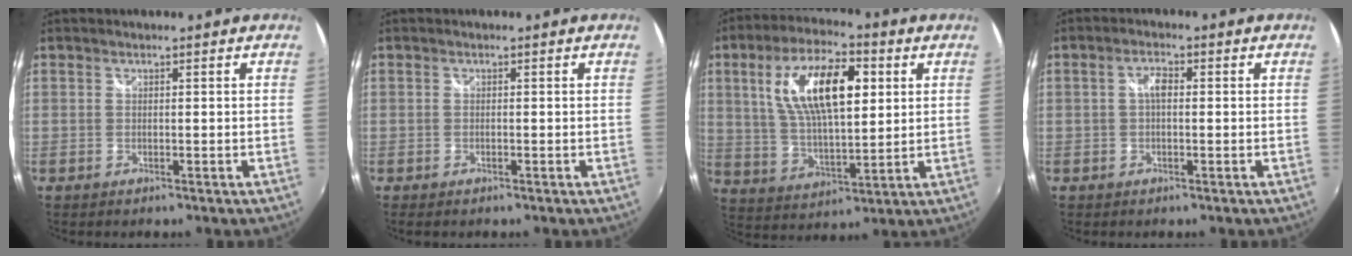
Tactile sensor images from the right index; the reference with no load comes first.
{"total": 0.6, "force": [-0.4, 0.2, 0.5], "torque": [-0.012, -0.001, -0.007]}
{"total": 16.5, "force": [4.9, 6.7, 14.2], "torque": [-0.261, 0.017, 0.092]}
{"total": 2.5, "force": [0.0, 1.2, 2.2], "torque": [-0.043, 0.008, -0.001]}